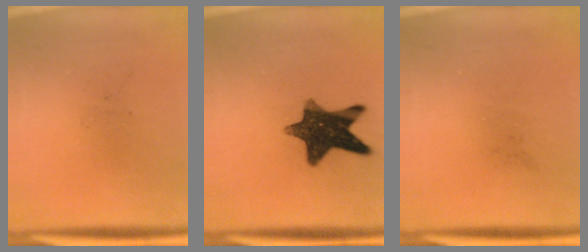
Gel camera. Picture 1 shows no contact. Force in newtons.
{"total": 11.9}
{"total": 0.0}